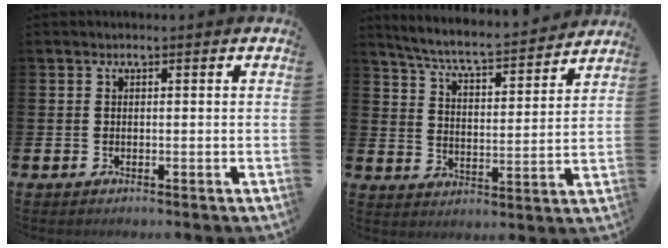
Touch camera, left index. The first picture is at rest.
{"total": 6.5, "force": [6.1, 0.6, 2.0], "torque": [-0.070, -0.048, 0.102]}